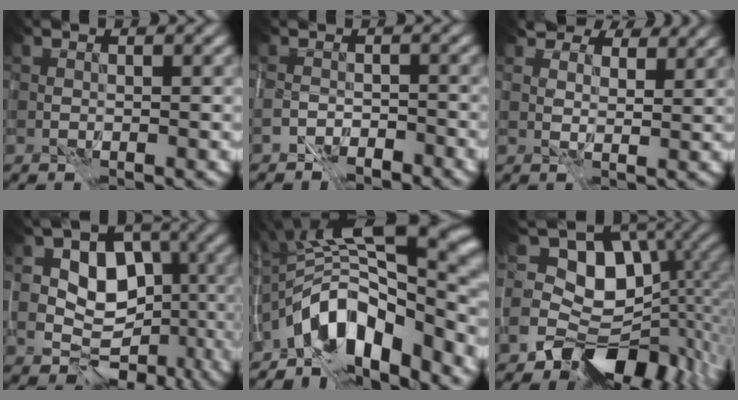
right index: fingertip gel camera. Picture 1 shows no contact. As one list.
[{"total": 2.3, "force": [-2.0, 1.1, 0.2], "torque": [-0.002, 0.001, -0.044]}, {"total": 6.7, "force": [5.4, 3.3, 2.3], "torque": [-0.052, 0.003, 0.080]}, {"total": 7.9, "force": [-0.2, 6.3, 4.6], "torque": [-0.048, 0.008, -0.011]}, {"total": 13.4, "force": [-4.3, 6.5, 10.9], "torque": [-0.153, 0.020, -0.076]}, {"total": 9.5, "force": [-2.3, 6.9, 6.1], "torque": [-0.075, 0.001, -0.054]}]